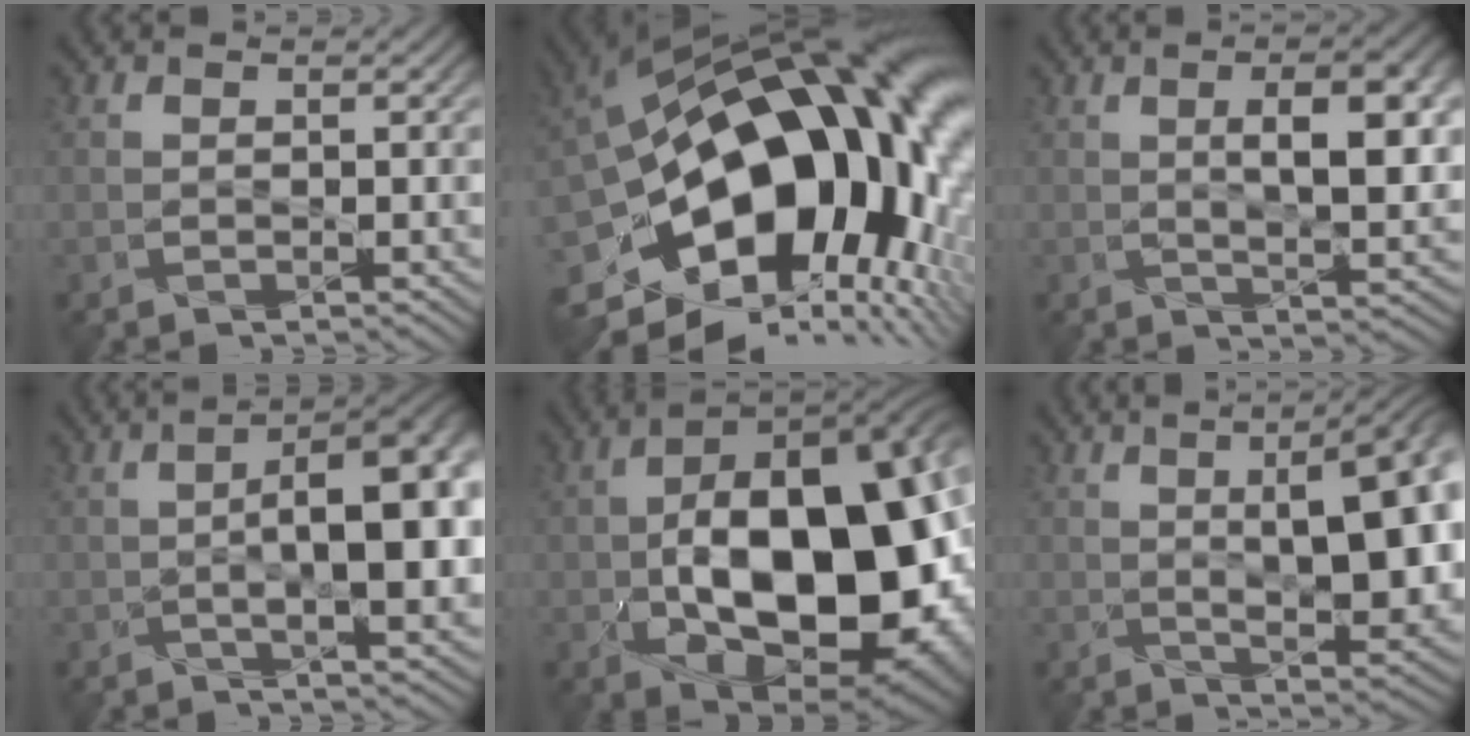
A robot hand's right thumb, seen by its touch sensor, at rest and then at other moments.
{"total": 22.4, "force": [-2.0, 14.1, 17.3], "torque": [-0.325, -0.058, -0.011]}
{"total": 8.3, "force": [1.5, 2.9, 7.6], "torque": [-0.116, 0.003, 0.026]}
{"total": 10.1, "force": [-0.3, 3.7, 9.4], "torque": [-0.120, 0.009, -0.005]}
{"total": 19.2, "force": [-2.6, 10.7, 15.7], "torque": [-0.252, -0.017, -0.037]}
{"total": 12.9, "force": [2.0, 4.8, 11.8], "torque": [-0.152, 0.023, 0.026]}